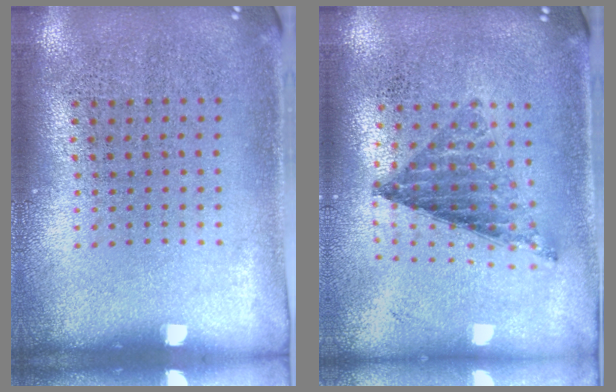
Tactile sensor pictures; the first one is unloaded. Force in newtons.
{"total": 0.8, "press": 0.8, "slide": 0.1}